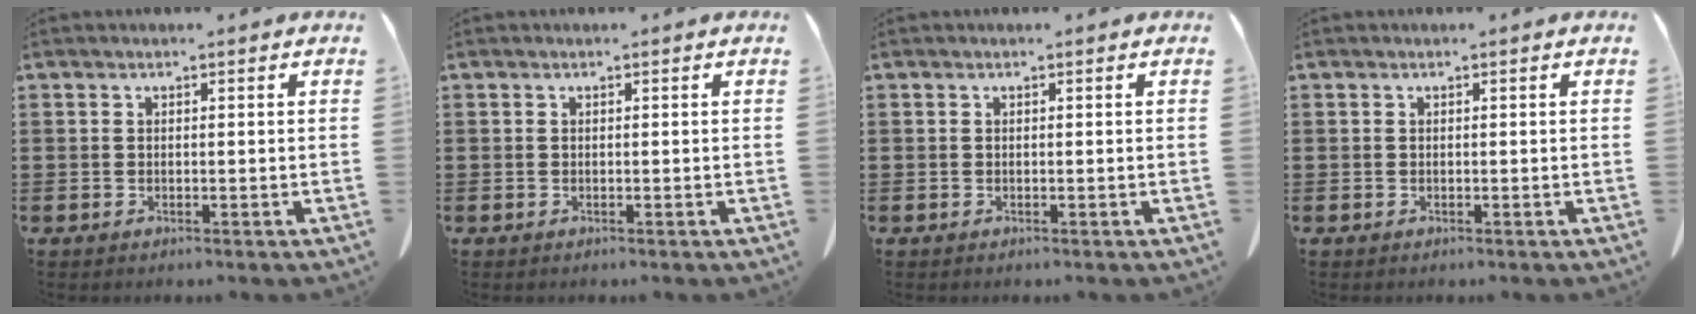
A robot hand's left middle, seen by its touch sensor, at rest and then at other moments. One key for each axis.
{"total": 0.0}
{"total": 0.0}
{"total": 0.0}